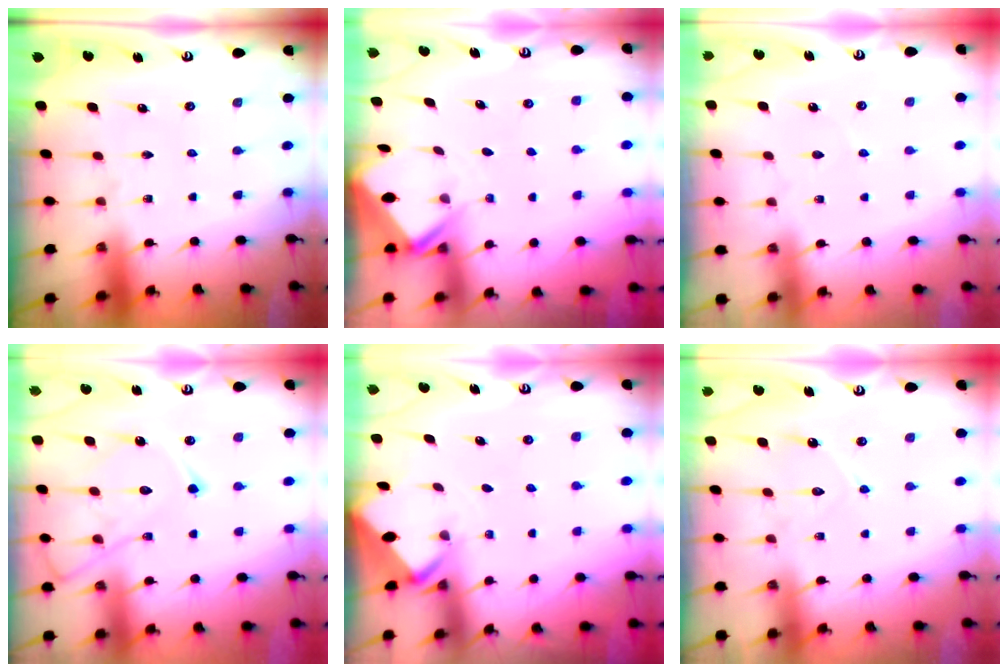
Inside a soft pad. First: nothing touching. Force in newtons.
{"total": 2.4, "press": 2.4, "slide": 0.2}
{"total": 2.4, "press": 2.4, "slide": 0.3}
{"total": 14.8, "press": 14.7, "slide": 1.6}
{"total": 1.9, "press": 1.9, "slide": 0.2}
{"total": 7.5, "press": 7.5, "slide": 0.7}